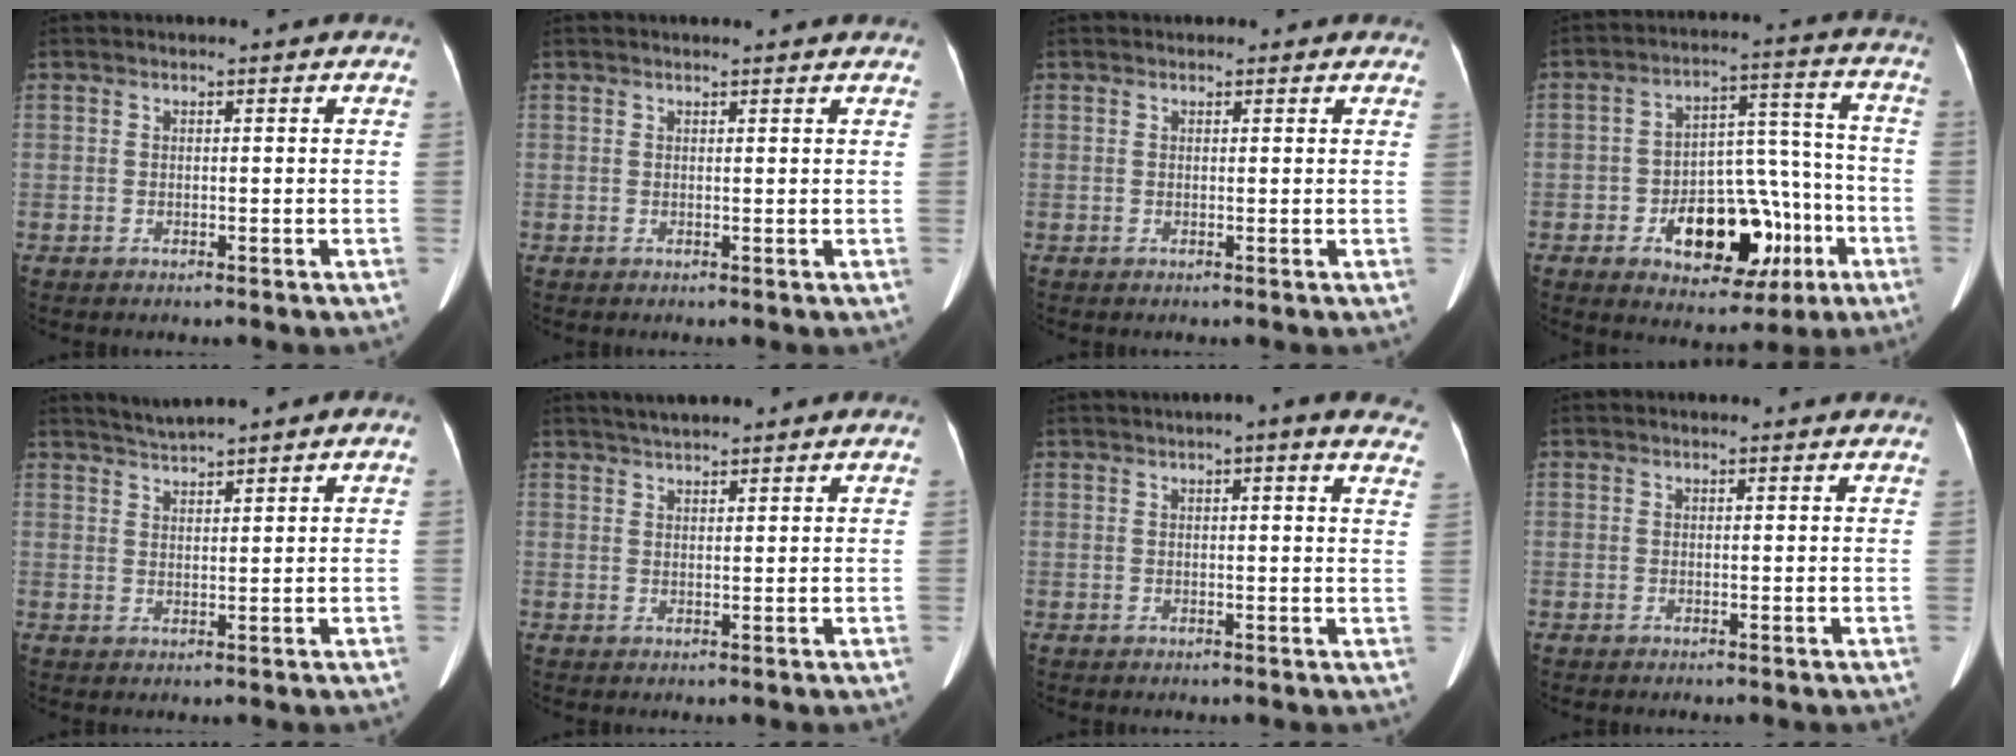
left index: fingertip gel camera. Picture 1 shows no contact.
{"total": 3.0, "force": [2.8, 0.3, 0.9], "torque": [-0.017, 0.010, 0.028]}
{"total": 1.3, "force": [1.0, 0.8, 0.2], "torque": [0.000, 0.005, 0.006]}
{"total": 14.7, "force": [-5.9, 7.9, 10.9], "torque": [-0.158, 0.029, -0.075]}
{"total": 3.3, "force": [2.9, -0.1, 1.6], "torque": [-0.036, 0.019, 0.057]}
{"total": 4.3, "force": [3.7, 0.7, 2.1], "torque": [-0.033, 0.024, 0.062]}
{"total": 9.1, "force": [6.9, 1.5, 5.7], "torque": [-0.052, 0.003, 0.060]}
{"total": 0.6, "force": [0.4, 0.4, 0.1], "torque": [-0.008, 0.003, 0.000]}